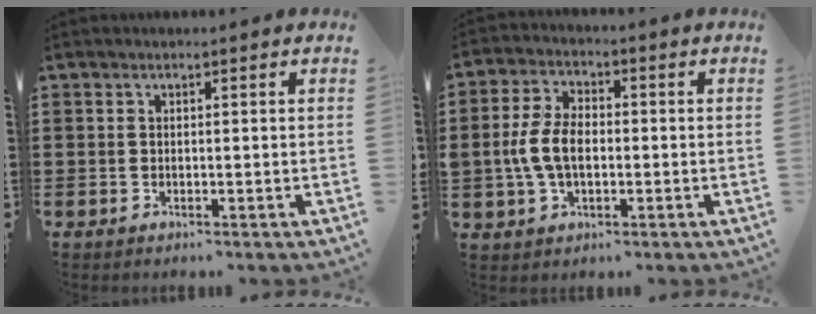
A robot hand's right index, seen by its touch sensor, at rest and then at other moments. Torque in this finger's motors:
{"motor_torque": [0.77, -0.57, 0.74, 0.16]}